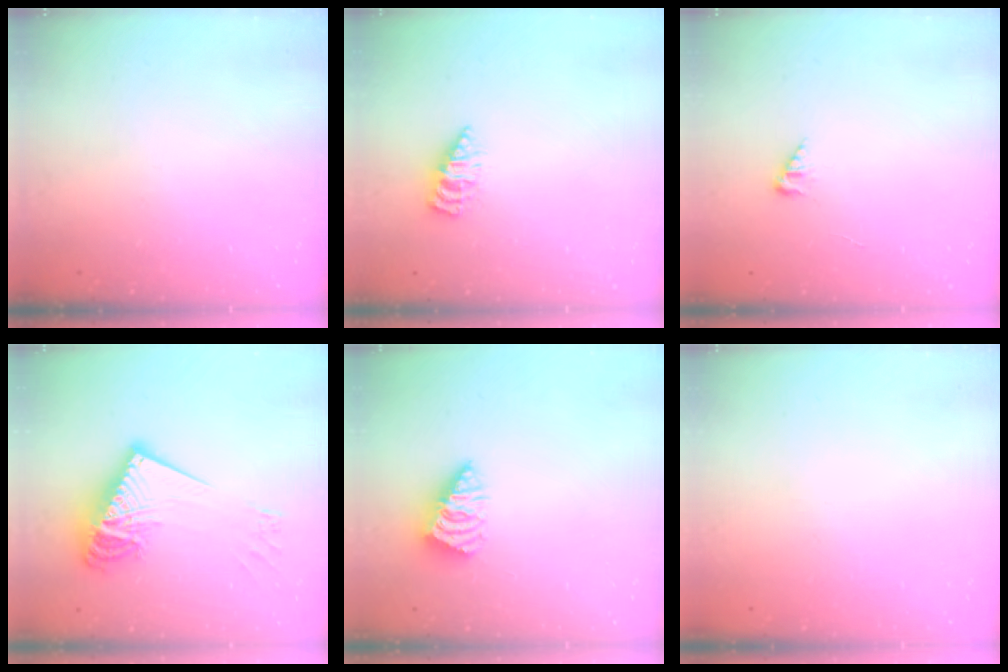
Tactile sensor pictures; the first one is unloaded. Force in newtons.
{"total": 2.4, "press": 2.4, "slide": 0.3}
{"total": 2.7, "press": 2.7, "slide": 0.3}
{"total": 17.6, "press": 17.5, "slide": 2.1}
{"total": 1.9, "press": 1.9, "slide": 0.4}
{"total": 0.0}